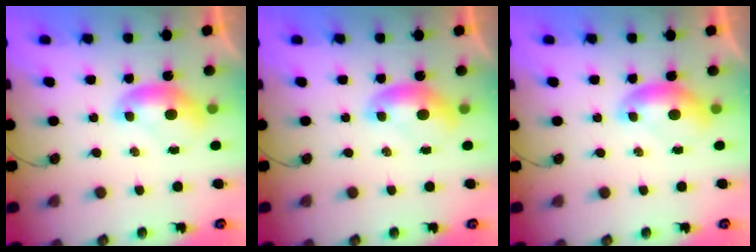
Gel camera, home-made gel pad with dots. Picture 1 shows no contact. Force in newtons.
{"total": 0.0}
{"total": 0.0}